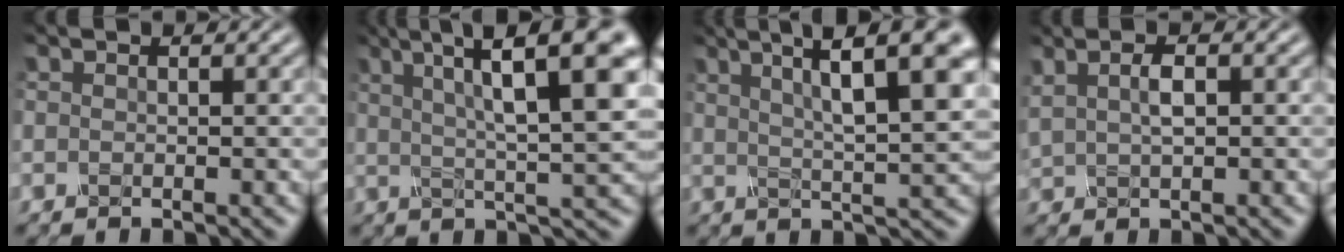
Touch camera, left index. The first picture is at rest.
{"total": 11.4, "force": [3.9, 2.7, 10.4], "torque": [-0.148, 0.019, 0.061]}
{"total": 10.5, "force": [4.4, 2.6, 9.2], "torque": [-0.125, 0.023, 0.069]}
{"total": 2.3, "force": [0.6, 0.8, 2.0], "torque": [-0.048, 0.002, 0.018]}